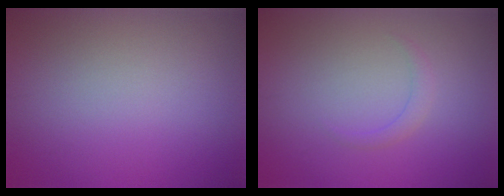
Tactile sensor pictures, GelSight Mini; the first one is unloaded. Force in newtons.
{"total": 1.1, "press": 1.1, "slide": 0.1}